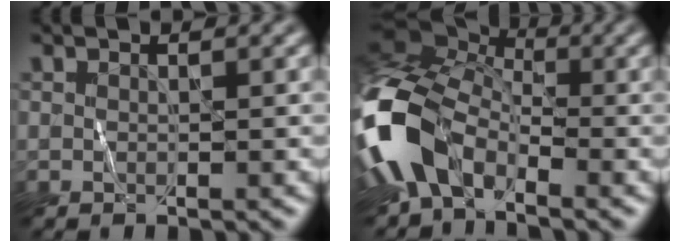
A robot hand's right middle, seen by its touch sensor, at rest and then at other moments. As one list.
[{"total": 10.1, "force": [-3.6, 6.2, 7.1], "torque": [-0.157, -0.006, -0.086]}]